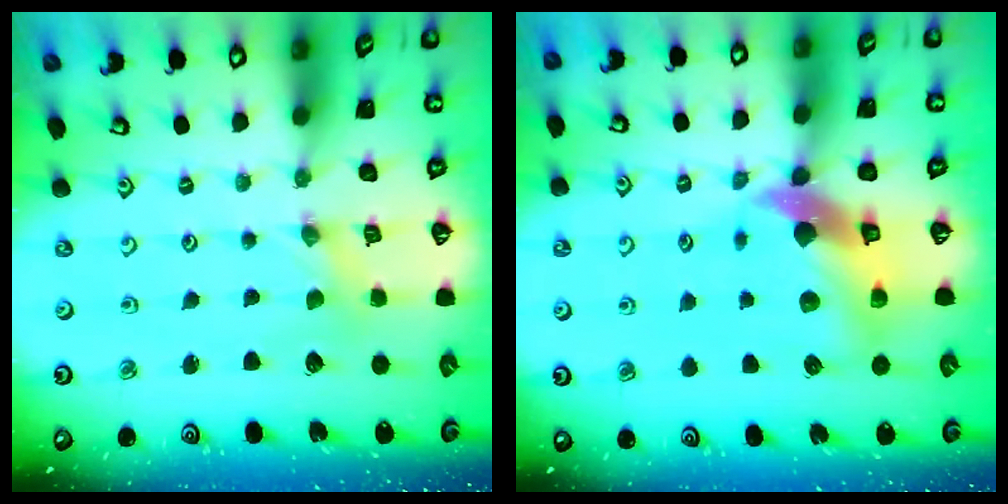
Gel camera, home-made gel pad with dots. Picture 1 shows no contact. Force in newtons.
{"total": 12.0, "press": 11.8, "slide": 1.7}